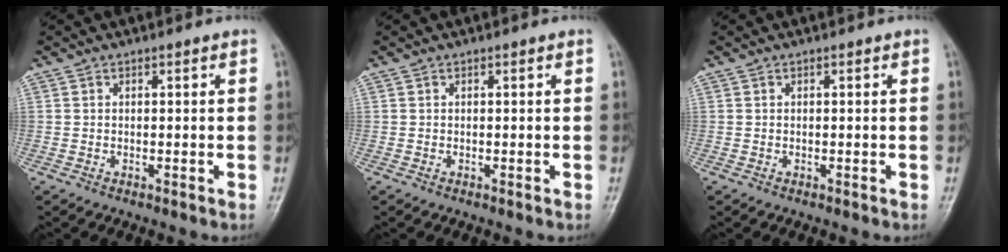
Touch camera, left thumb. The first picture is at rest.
{"total": 0.0}
{"total": 0.0}